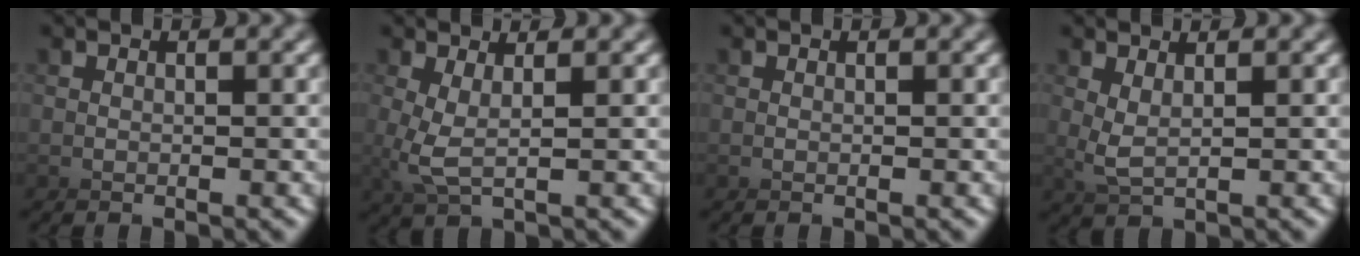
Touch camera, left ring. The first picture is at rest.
{"total": 1.9, "force": [0.1, -0.8, 1.6], "torque": [-0.077, -0.008, 0.009]}
{"total": 0.0}
{"total": 1.9, "force": [1.3, -1.4, 0.5], "torque": [-0.041, 0.001, 0.024]}